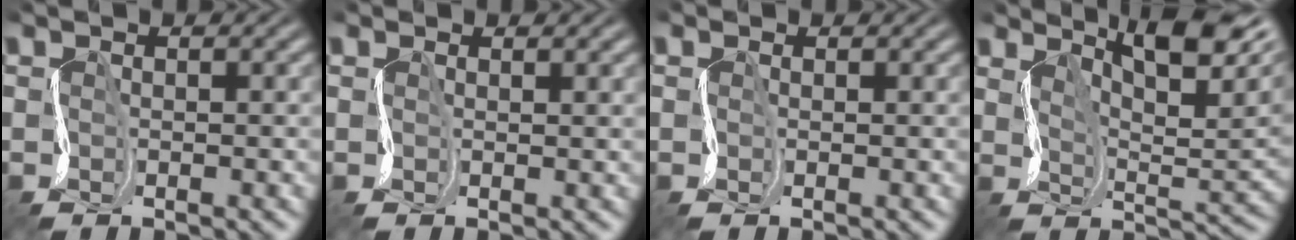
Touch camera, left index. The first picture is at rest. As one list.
[{"total": 1.0, "force": [0.8, 0.5, -0.4], "torque": [0.017, 0.007, 0.010]}, {"total": 1.1, "force": [0.2, 0.6, -0.8], "torque": [0.022, 0.002, 0.003]}, {"total": 9.3, "force": [6.2, 3.2, 6.2], "torque": [-0.086, 0.012, 0.093]}]